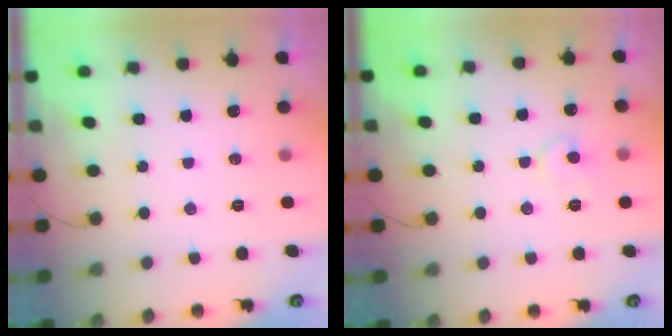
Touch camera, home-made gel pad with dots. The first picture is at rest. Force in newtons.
{"total": 6.2, "press": 6.2, "slide": 0.6}